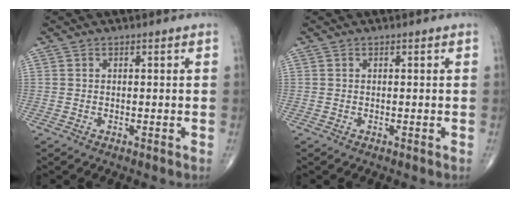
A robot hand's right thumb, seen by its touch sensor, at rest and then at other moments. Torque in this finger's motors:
{"motor_torque": [0.16, 0.16, 0.00, 0.00, 0.00]}